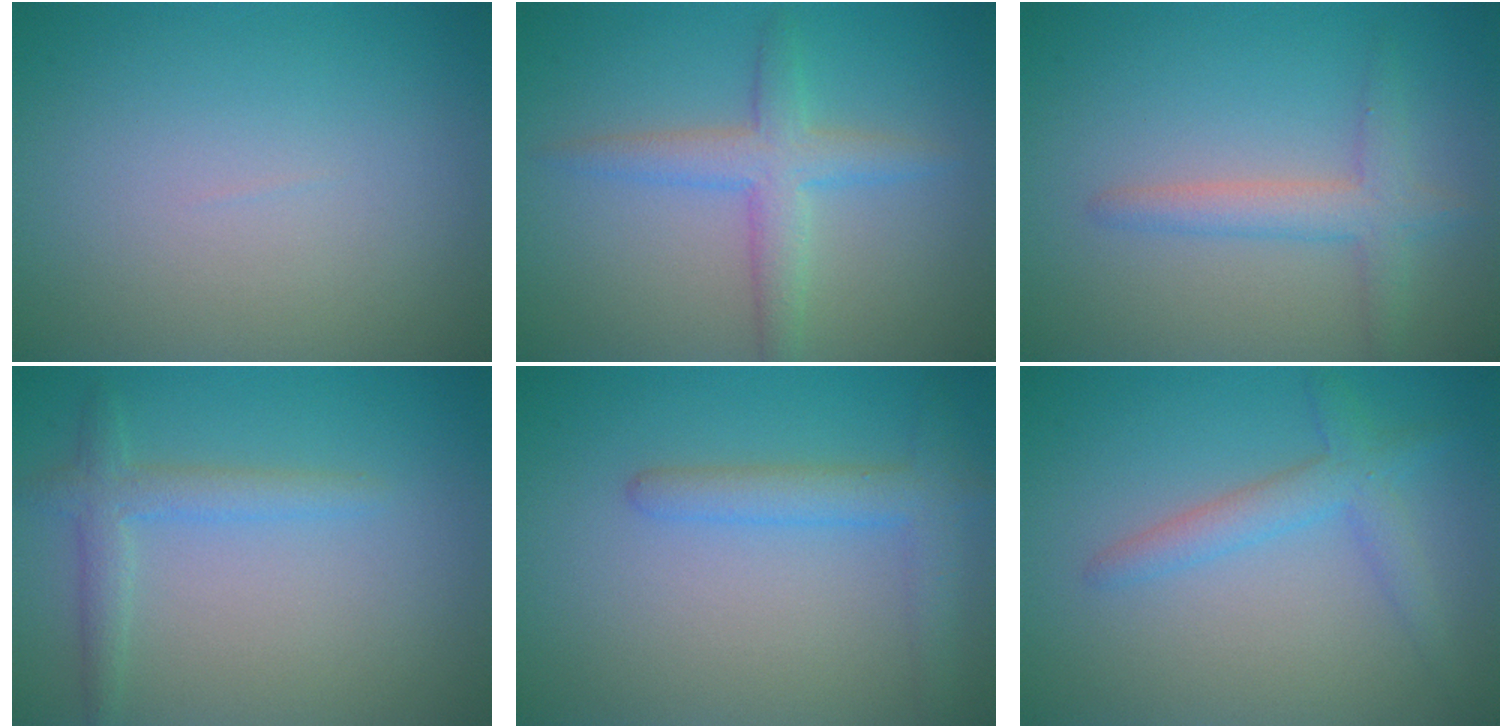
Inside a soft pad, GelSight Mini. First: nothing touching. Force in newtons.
{"total": 3.4, "press": 3.4, "slide": 0.1}
{"total": 2.6, "press": 2.6, "slide": 0.2}
{"total": 2.4, "press": 2.4, "slide": 0.1}
{"total": 3.0, "press": 3.0, "slide": 0.2}
{"total": 2.7, "press": 2.7, "slide": 0.0}